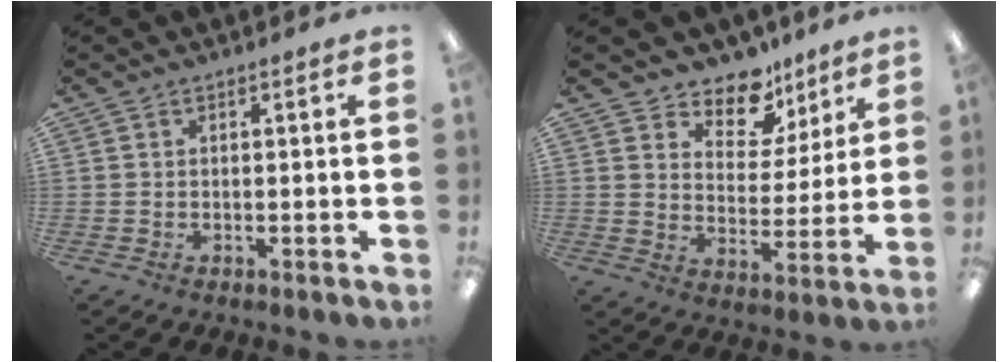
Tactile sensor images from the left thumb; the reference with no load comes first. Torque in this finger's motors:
{"motor_torque": [0.12, 0.12, -0.27, -0.20, 0.07]}